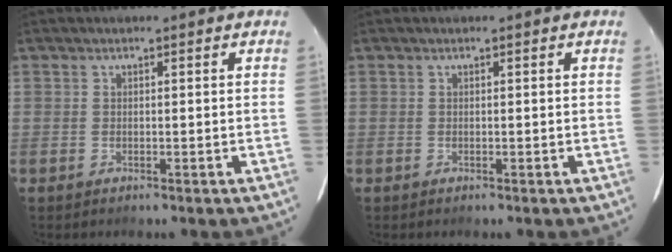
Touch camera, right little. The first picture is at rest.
{"total": 0.0}